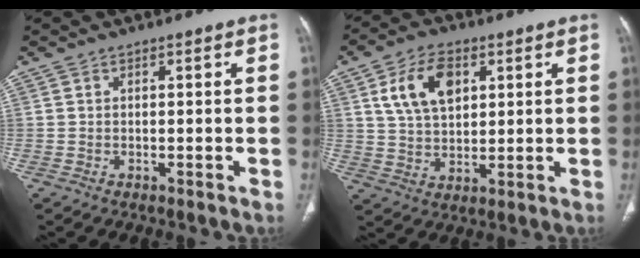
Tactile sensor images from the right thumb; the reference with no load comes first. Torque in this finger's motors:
{"motor_torque": [0.28, 1.40, 0.58, -0.20, 0.10]}